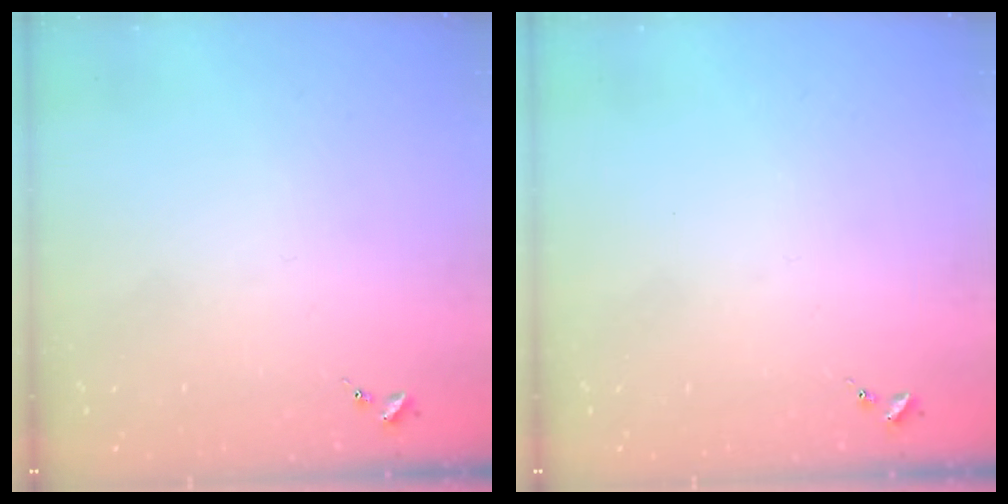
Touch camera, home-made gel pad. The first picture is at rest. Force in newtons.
{"total": 0.0}